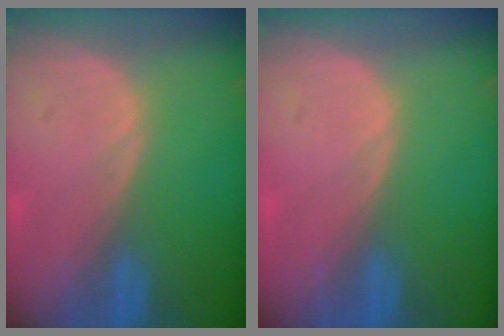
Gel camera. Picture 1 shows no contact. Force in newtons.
{"total": 0.0}